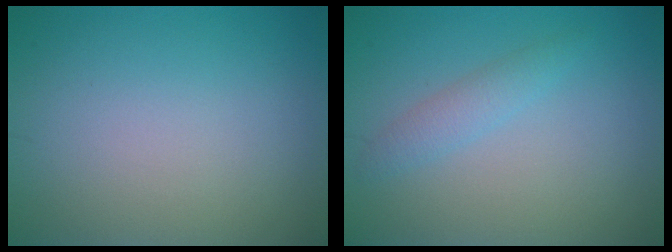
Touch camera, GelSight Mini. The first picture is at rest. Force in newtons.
{"total": 1.7, "press": 1.7, "slide": 0.1}